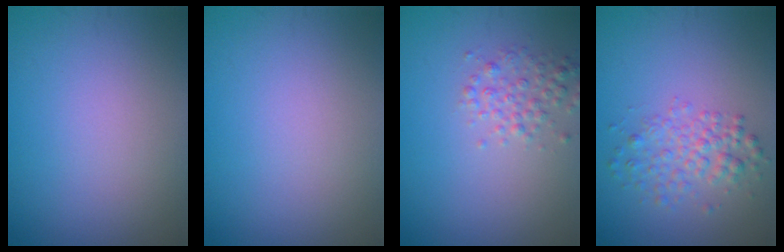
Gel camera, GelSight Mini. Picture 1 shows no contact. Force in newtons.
{"total": 0.0}
{"total": 2.1, "press": 2.1, "slide": 0.0}
{"total": 2.8, "press": 2.8, "slide": 0.1}